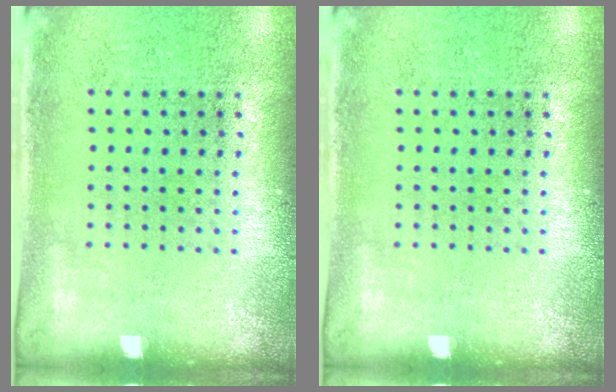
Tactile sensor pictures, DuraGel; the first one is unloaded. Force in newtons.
{"total": 0.0}